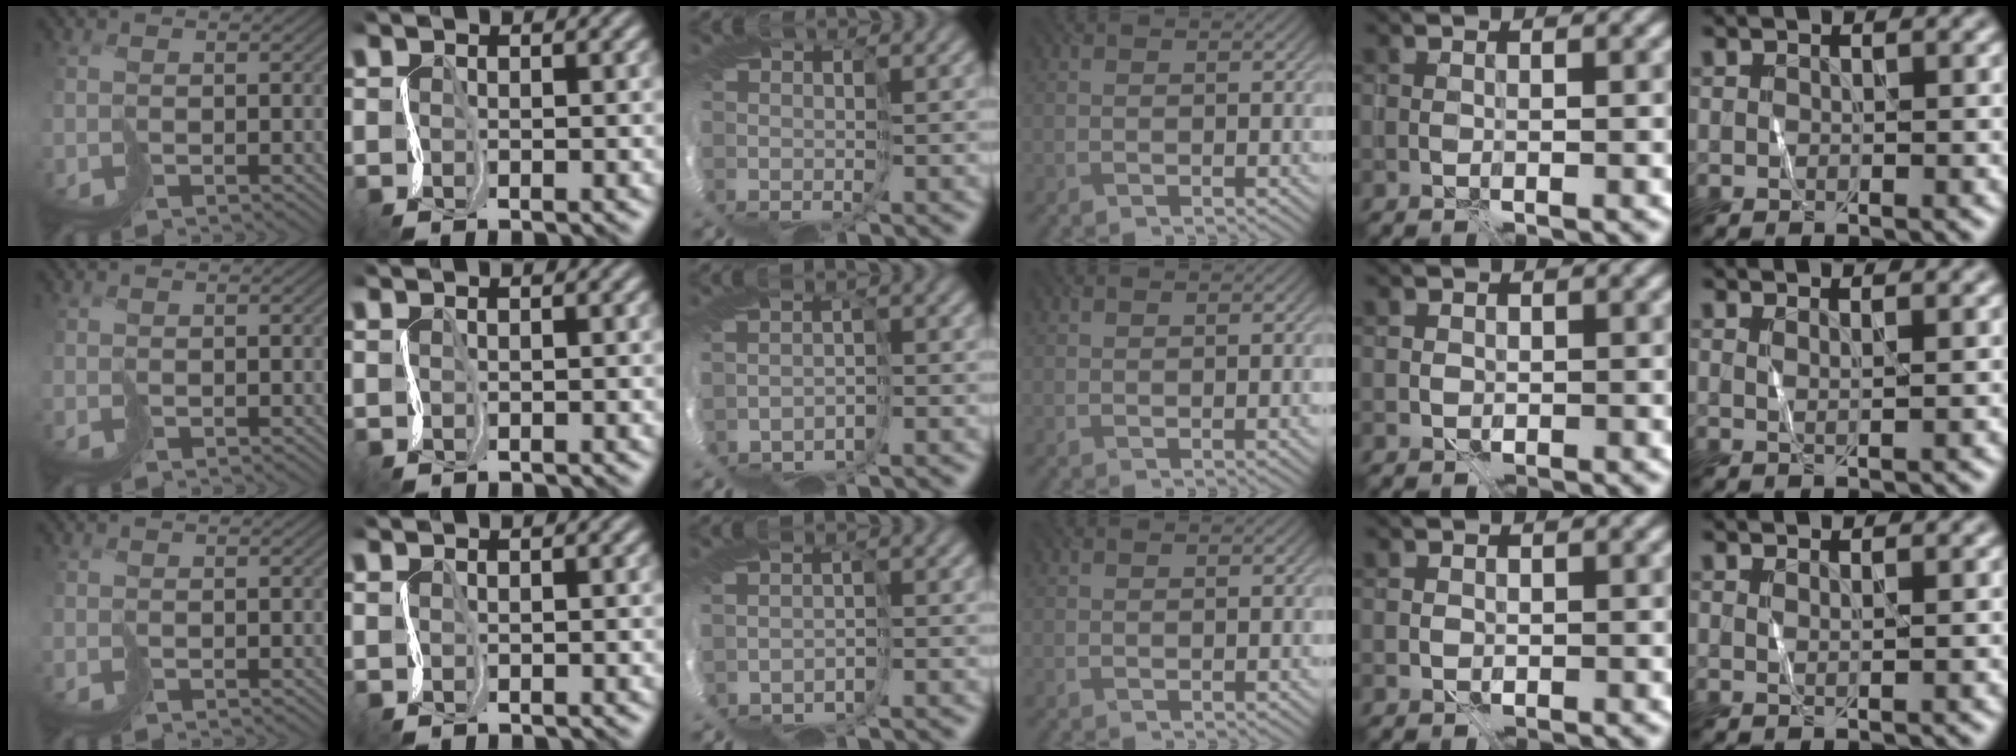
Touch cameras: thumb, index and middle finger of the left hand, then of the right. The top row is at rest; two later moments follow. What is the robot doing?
{"motion": "cut", "object": "paper bag"}